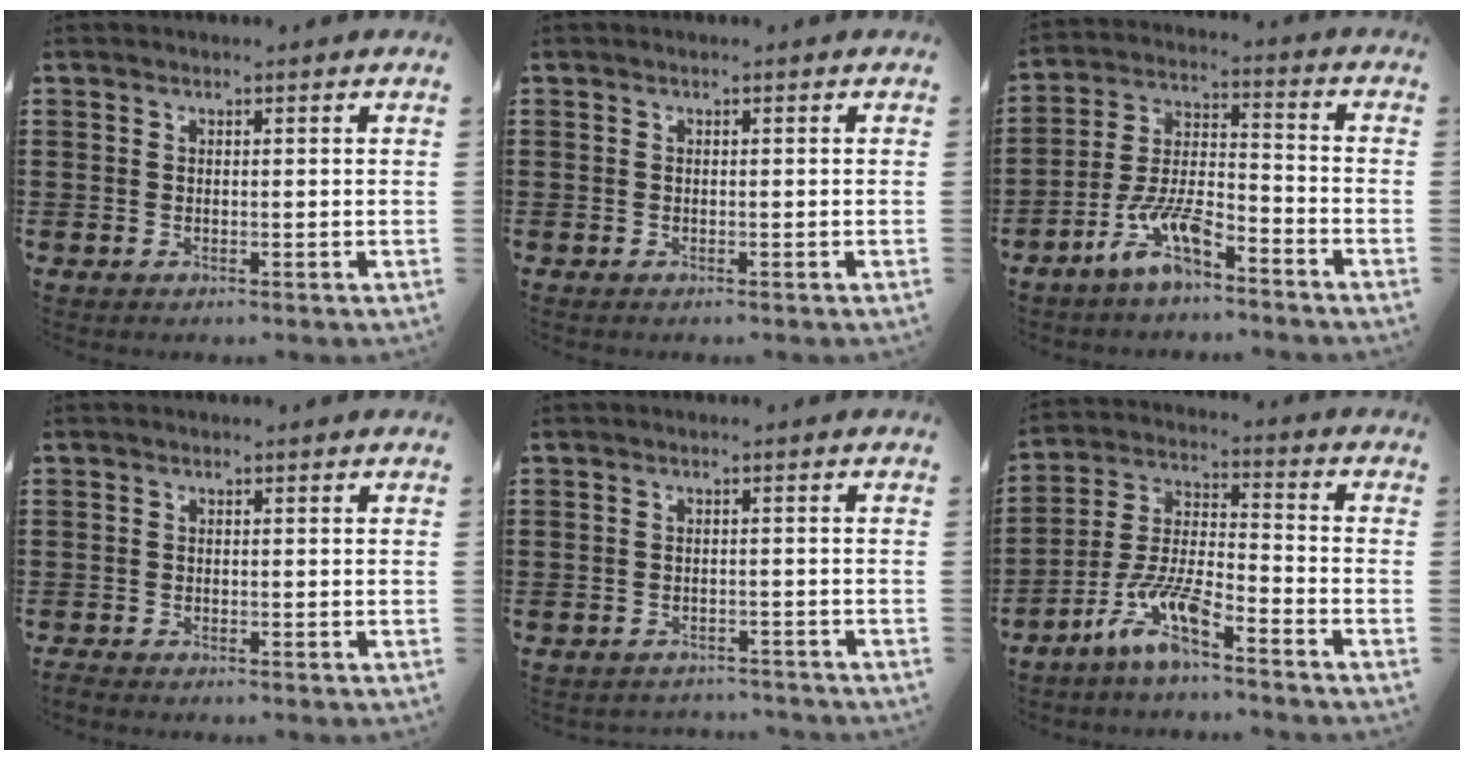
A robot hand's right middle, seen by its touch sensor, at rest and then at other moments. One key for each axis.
{"total": 0.0}
{"total": 8.8, "fx": -6.2, "fy": 2.5, "fz": 5.7, "tx": -0.133, "ty": -0.003, "tz": -0.123}
{"total": 0.8, "fx": -0.7, "fy": 0.1, "fz": 0.1, "tx": -0.005, "ty": -0.002, "tz": -0.015}
{"total": 1.6, "fx": -1.6, "fy": 0.3, "fz": 0.0, "tx": -0.007, "ty": 0.001, "tz": -0.036}
{"total": 9.6, "fx": -6.9, "fy": 1.8, "fz": 6.4, "tx": -0.150, "ty": -0.008, "tz": -0.139}